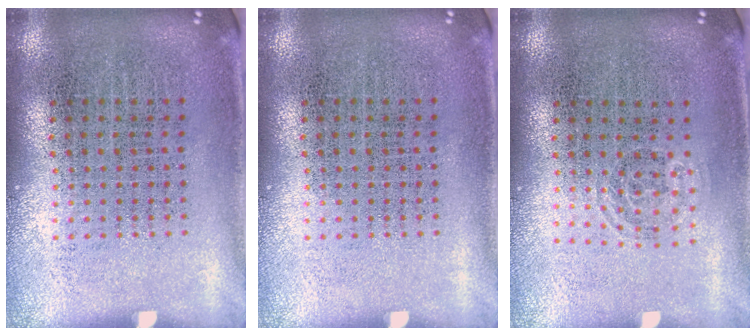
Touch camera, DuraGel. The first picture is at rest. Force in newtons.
{"total": 0.0}
{"total": 0.7, "press": 0.5, "slide": 0.5}